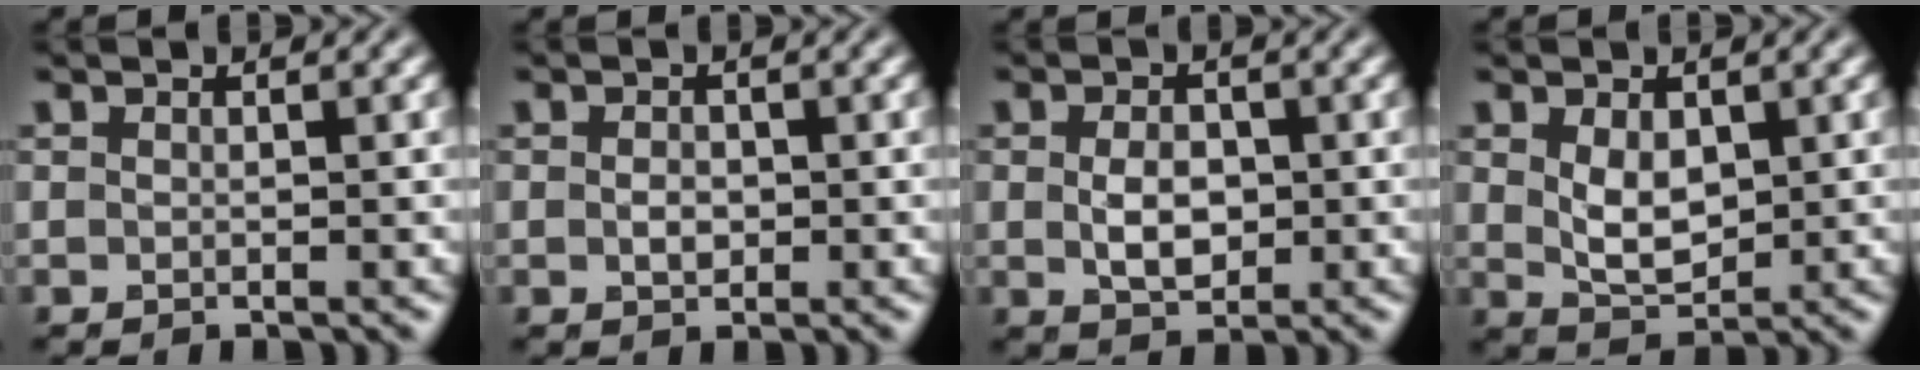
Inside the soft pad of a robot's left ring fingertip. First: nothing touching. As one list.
[{"total": 1.4, "force": [-0.1, 1.0, 1.0], "torque": [-0.018, -0.002, -0.003]}, {"total": 3.2, "force": [-0.1, 2.2, 2.4], "torque": [-0.050, -0.003, 0.000]}, {"total": 3.4, "force": [0.6, 2.2, 2.6], "torque": [-0.056, -0.005, 0.018]}]